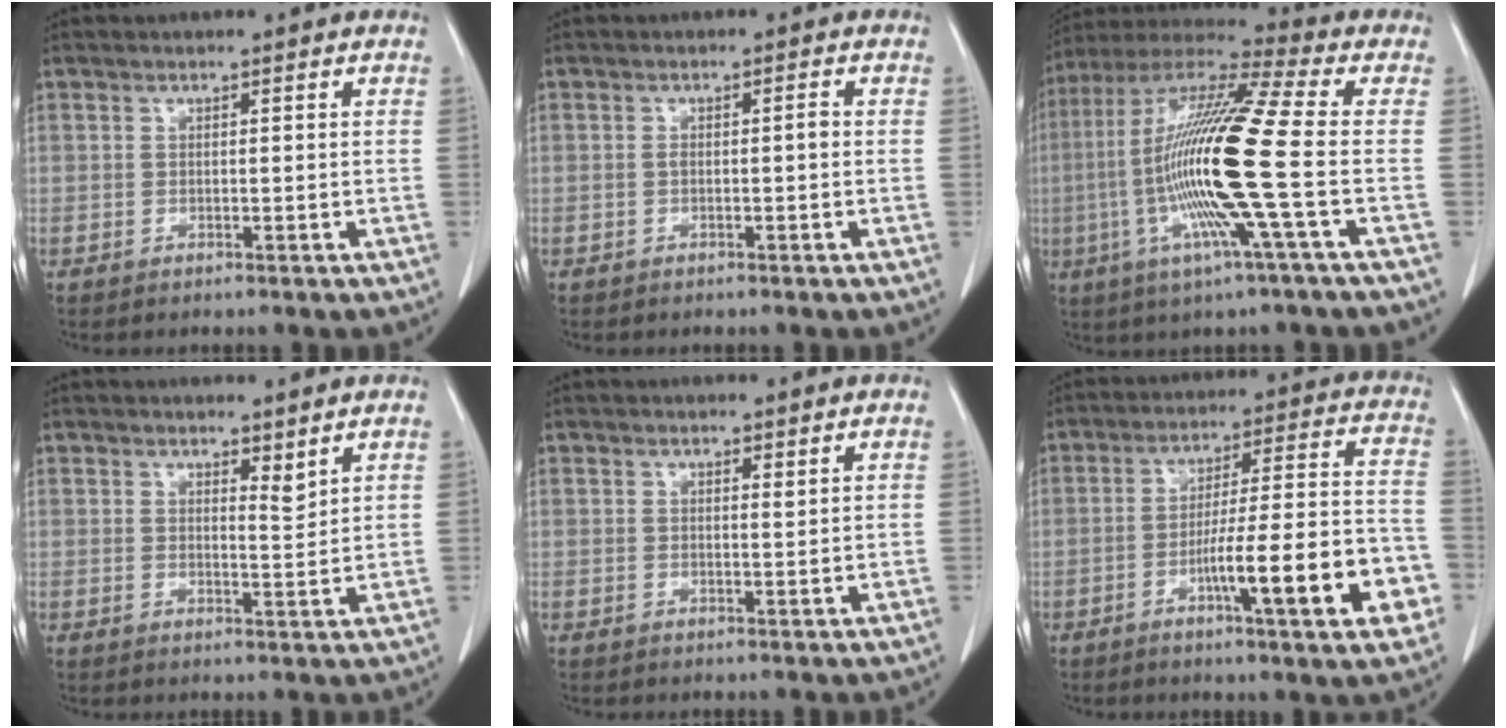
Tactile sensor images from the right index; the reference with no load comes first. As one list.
[{"total": 1.5, "force": [-0.2, 0.3, 1.5], "torque": [-0.026, 0.001, -0.001]}, {"total": 18.8, "force": [-3.1, -0.5, 18.6], "torque": [-0.375, -0.007, -0.076]}, {"total": 2.3, "force": [1.8, 0.4, 1.3], "torque": [-0.025, -0.012, 0.034]}, {"total": 0.7, "force": [0.5, 0.1, 0.4], "torque": [-0.010, -0.005, 0.008]}, {"total": 16.5, "force": [-6.1, 1.4, 15.3], "torque": [-0.210, 0.013, -0.086]}]